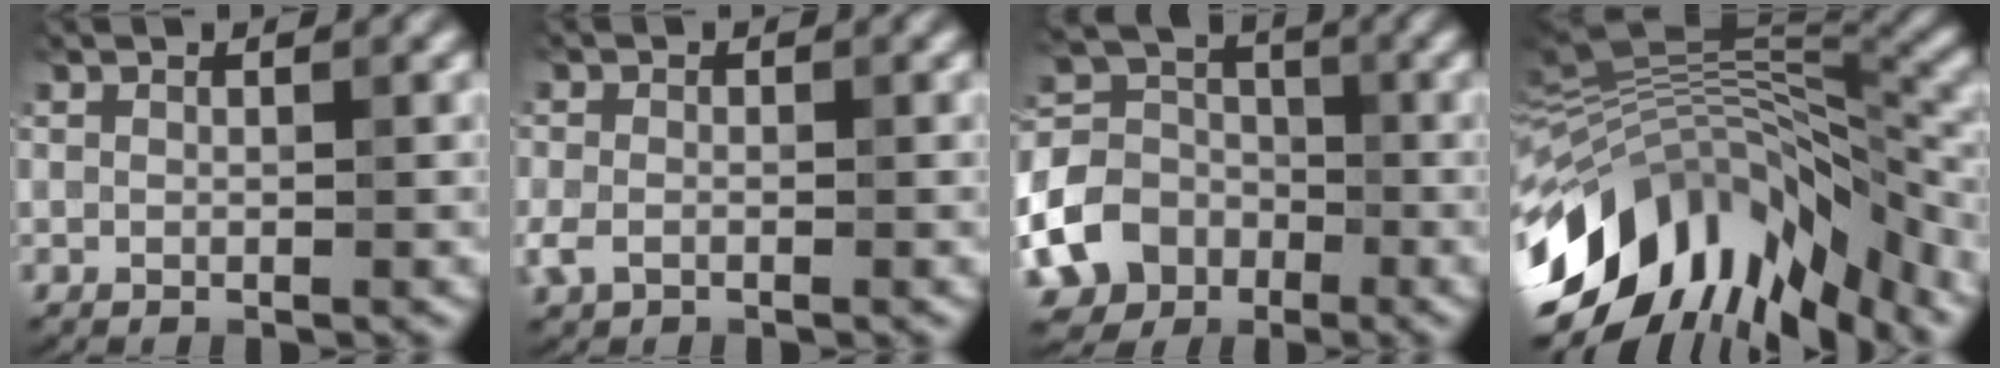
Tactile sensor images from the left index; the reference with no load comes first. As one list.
[{"total": 1.9, "force": [-1.8, -0.4, 0.0], "torque": [-0.024, -0.012, 0.001]}, {"total": 9.0, "force": [-6.2, 6.3, 1.5], "torque": [-0.060, -0.034, -0.089]}, {"total": 13.1, "force": [-8.3, 5.0, 8.7], "torque": [-0.201, 0.002, -0.105]}]